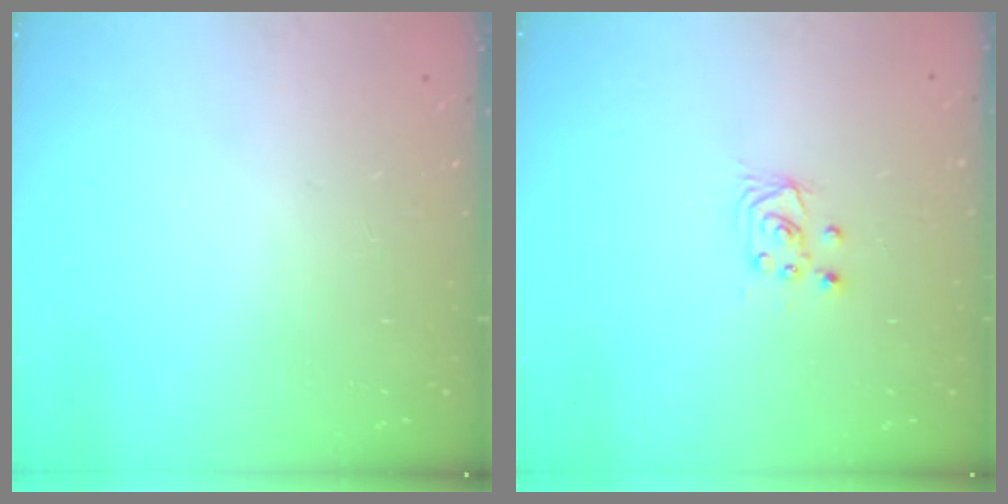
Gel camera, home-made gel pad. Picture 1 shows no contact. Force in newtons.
{"total": 3.0, "press": 3.0, "slide": 0.3}